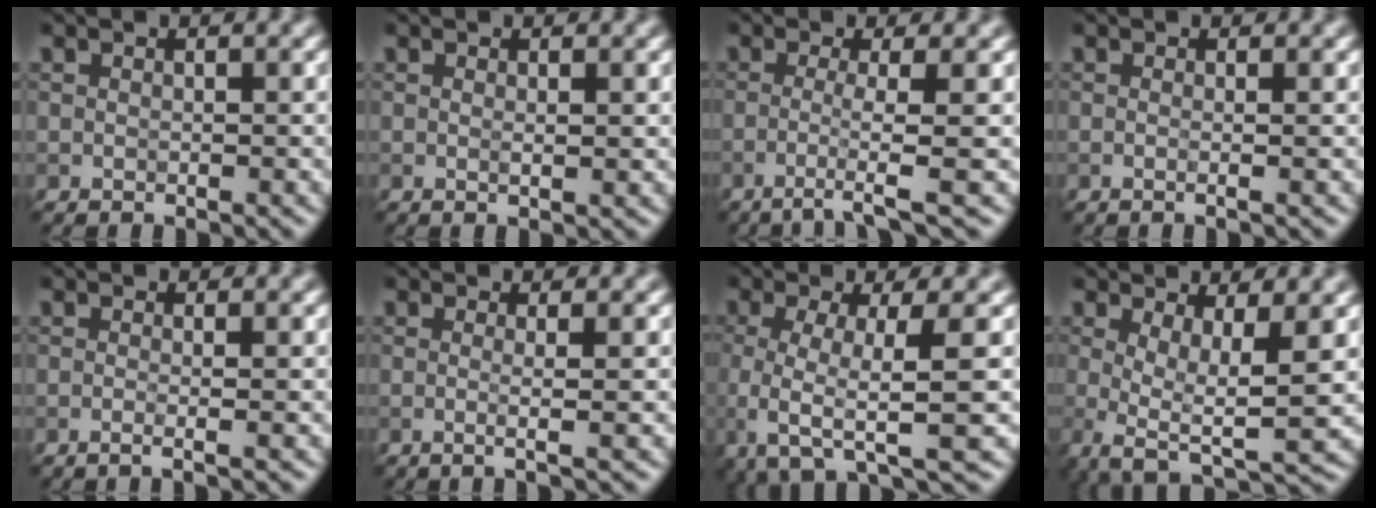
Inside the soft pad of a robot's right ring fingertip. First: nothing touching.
{"total": 0.9, "force": [0.2, 0.1, 0.8], "torque": [-0.011, -0.002, 0.003]}
{"total": 3.6, "force": [-1.2, 0.4, 3.4], "torque": [-0.052, -0.002, -0.033]}
{"total": 1.6, "force": [0.0, 0.7, 1.4], "torque": [-0.008, -0.005, -0.019]}
{"total": 2.2, "force": [0.0, 1.1, 1.9], "torque": [-0.007, -0.008, -0.026]}
{"total": 2.5, "force": [0.0, 0.8, 2.3], "torque": [-0.031, 0.001, -0.025]}
{"total": 6.6, "force": [-1.4, 1.8, 6.1], "torque": [-0.096, -0.014, -0.037]}
{"total": 5.5, "force": [-0.2, 1.6, 5.2], "torque": [-0.085, -0.009, -0.006]}